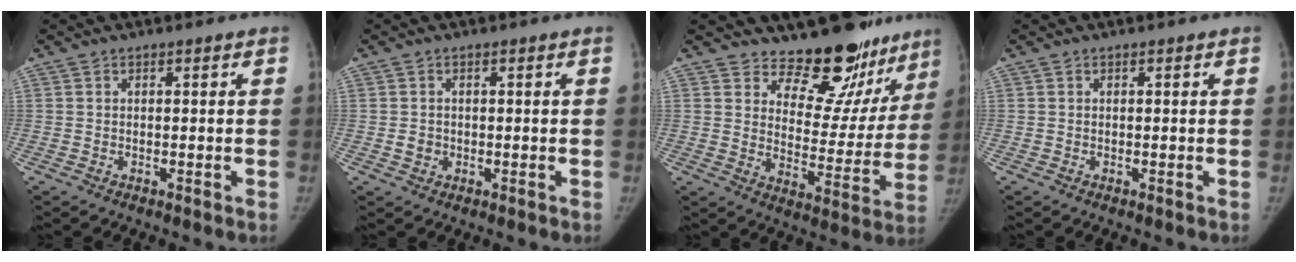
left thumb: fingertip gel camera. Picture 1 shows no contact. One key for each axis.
{"total": 1.8, "fx": -0.4, "fy": 1.7, "fz": 0.5, "tx": 0.001, "ty": 0.004, "tz": -0.005}
{"total": 16.9, "fx": 14.8, "fy": 7.2, "fz": 3.8, "tx": 0.022, "ty": -0.128, "tz": 0.185}
{"total": 0.0}